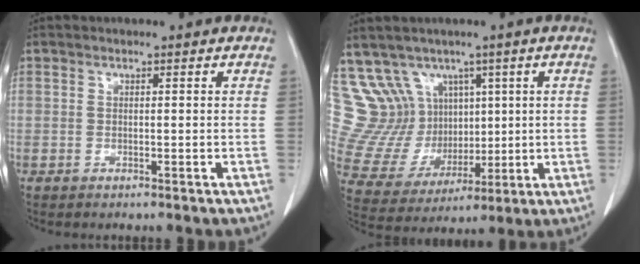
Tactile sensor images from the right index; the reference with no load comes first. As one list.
[{"total": 15.0, "force": [7.7, 12.0, 4.7], "torque": [-0.117, 0.067, 0.184]}]